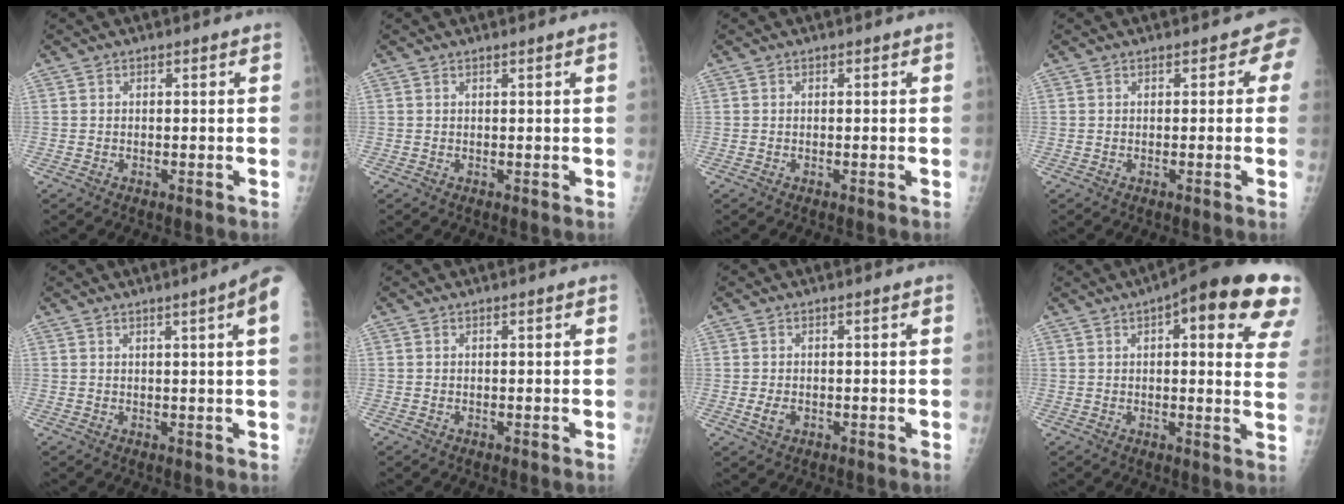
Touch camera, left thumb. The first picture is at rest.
{"total": 0.8, "force": [0.4, -0.3, 0.6], "torque": [-0.020, -0.004, 0.011]}
{"total": 0.0}
{"total": 2.1, "force": [0.9, 1.4, 1.3], "torque": [0.009, 0.004, 0.002]}
{"total": 6.4, "force": [2.8, -0.7, 5.7], "torque": [-0.070, -0.001, 0.031]}
{"total": 0.0}
{"total": 1.8, "force": [-0.5, 1.2, 1.2], "torque": [-0.016, 0.001, -0.007]}
{"total": 20.1, "force": [9.9, 5.6, 16.6], "torque": [-0.192, -0.010, 0.109]}